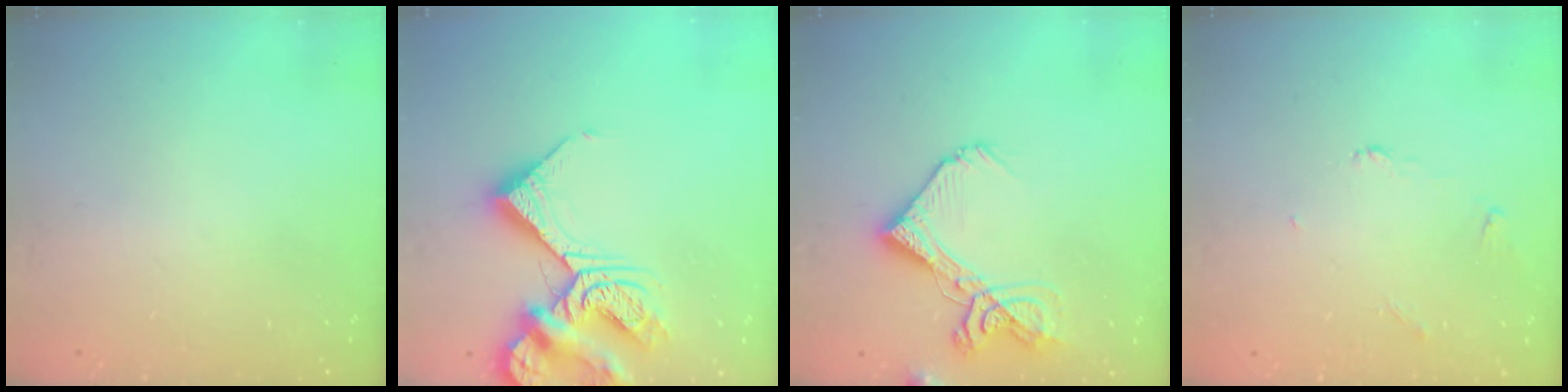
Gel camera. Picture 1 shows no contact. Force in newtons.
{"total": 15.7, "press": 15.6, "slide": 1.7}
{"total": 13.7, "press": 13.6, "slide": 1.6}
{"total": 2.7, "press": 2.7, "slide": 0.3}